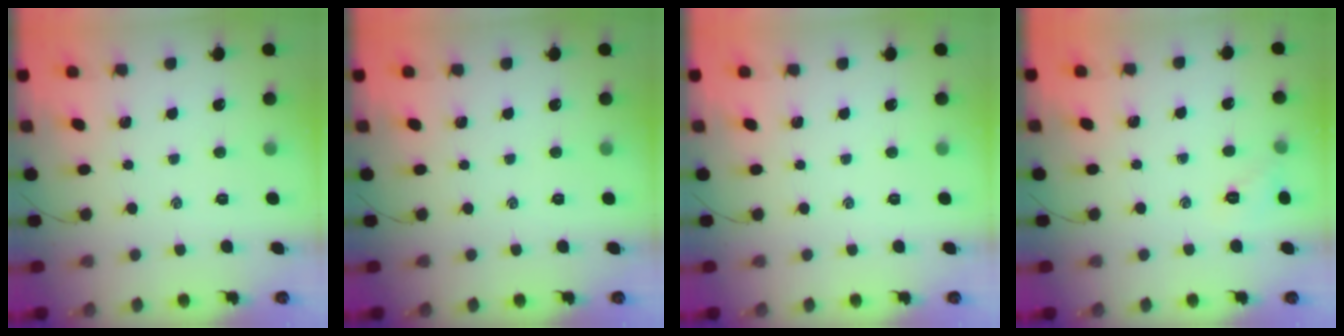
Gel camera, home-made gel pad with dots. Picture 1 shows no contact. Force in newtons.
{"total": 0.0}
{"total": 0.0}
{"total": 6.0, "press": 5.8, "slide": 1.5}